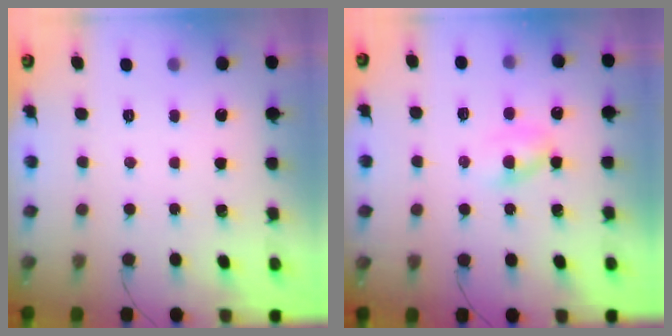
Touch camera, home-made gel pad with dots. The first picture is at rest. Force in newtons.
{"total": 2.6, "press": 2.4, "slide": 1.0}